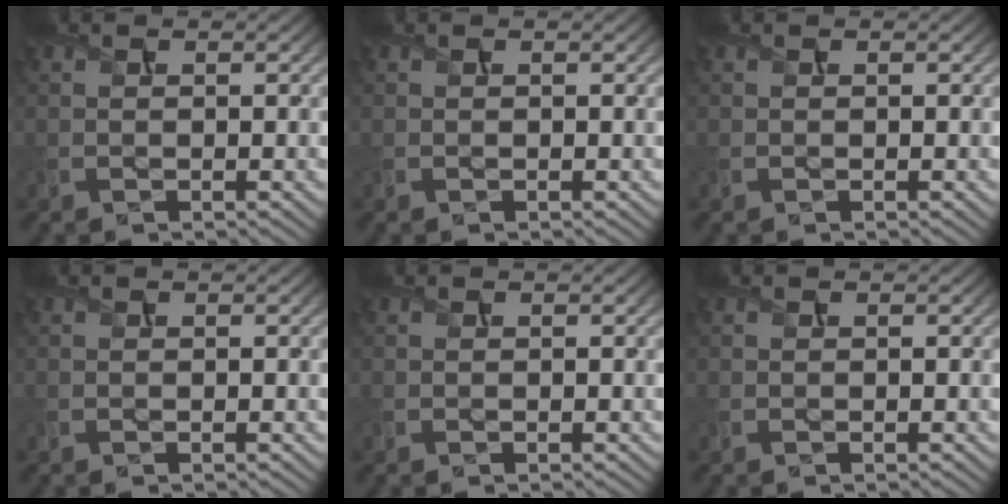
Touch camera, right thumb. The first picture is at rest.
{"total": 0.0}
{"total": 0.0}
{"total": 0.0}
{"total": 0.0}
{"total": 0.0}